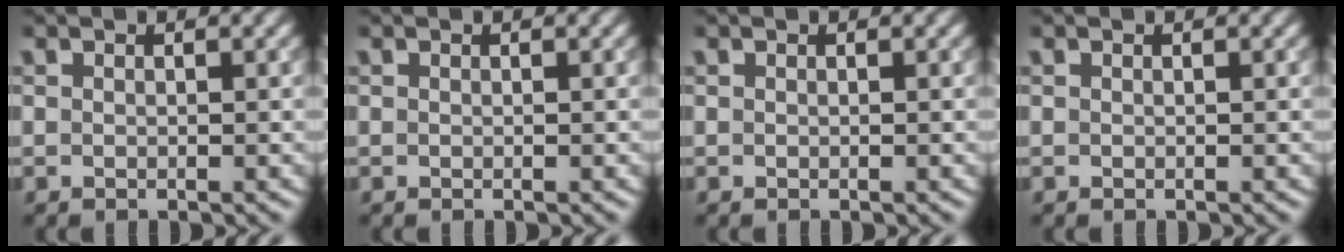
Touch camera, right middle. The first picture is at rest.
{"total": 0.0}
{"total": 0.0}
{"total": 0.0}